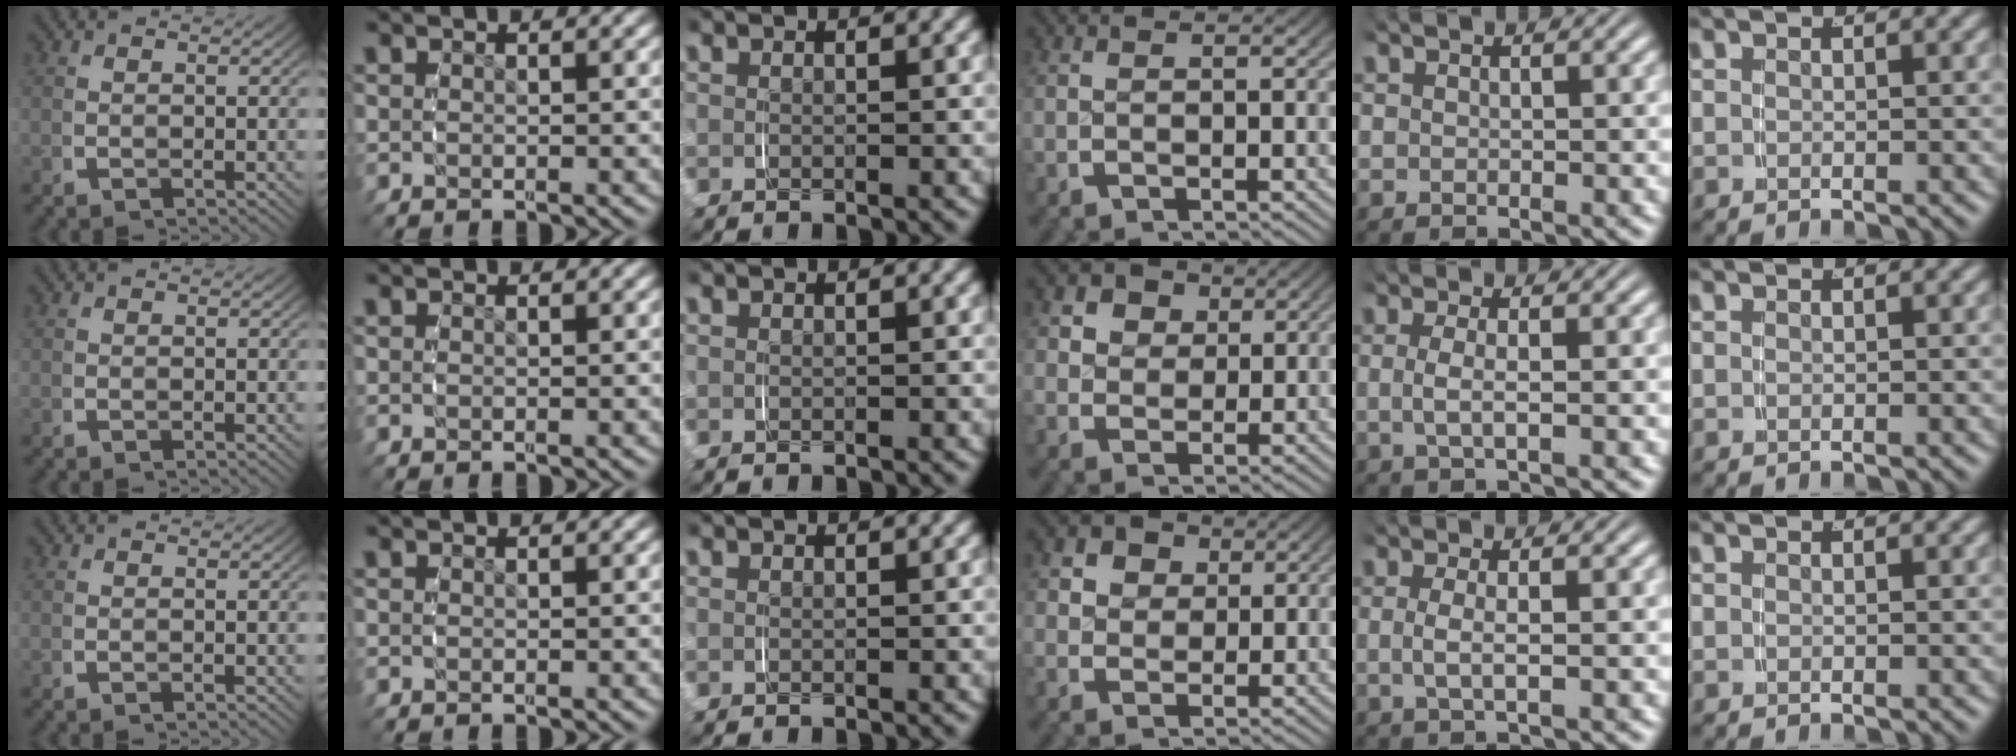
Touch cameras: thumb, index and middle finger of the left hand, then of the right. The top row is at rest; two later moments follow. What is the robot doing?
{"motion": "grasp_and_lifting", "object": "pen bag"}